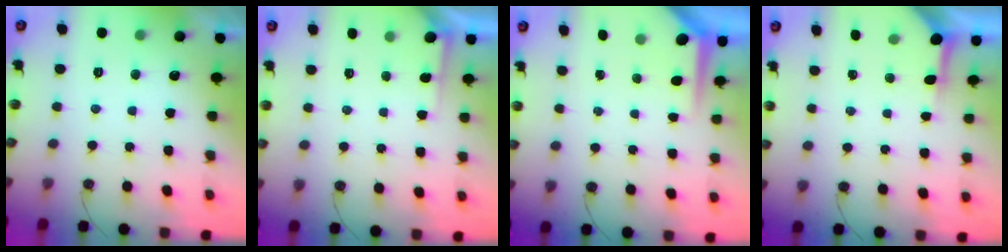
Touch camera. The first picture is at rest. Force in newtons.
{"total": 3.7, "press": 3.7, "slide": 0.2}
{"total": 4.9, "press": 4.8, "slide": 0.5}
{"total": 3.8, "press": 3.8, "slide": 0.4}